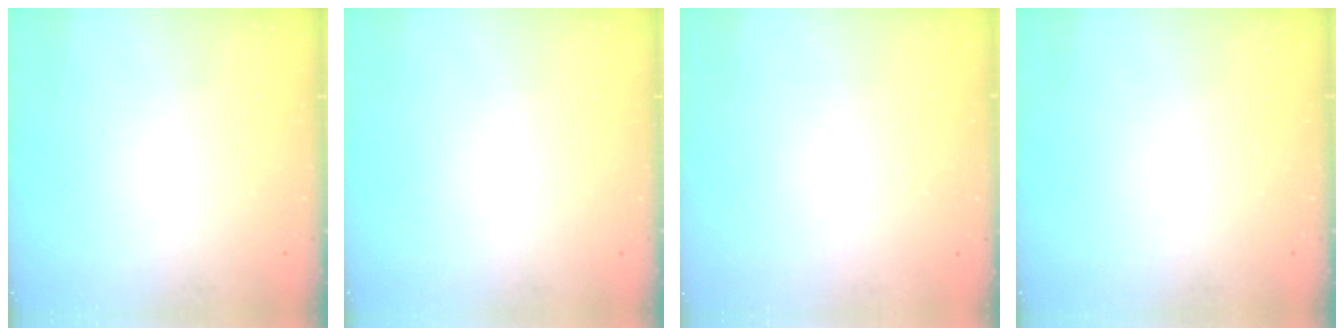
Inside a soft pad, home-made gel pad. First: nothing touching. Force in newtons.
{"total": 0.0}
{"total": 1.7, "press": 1.7, "slide": 0.2}
{"total": 0.0}